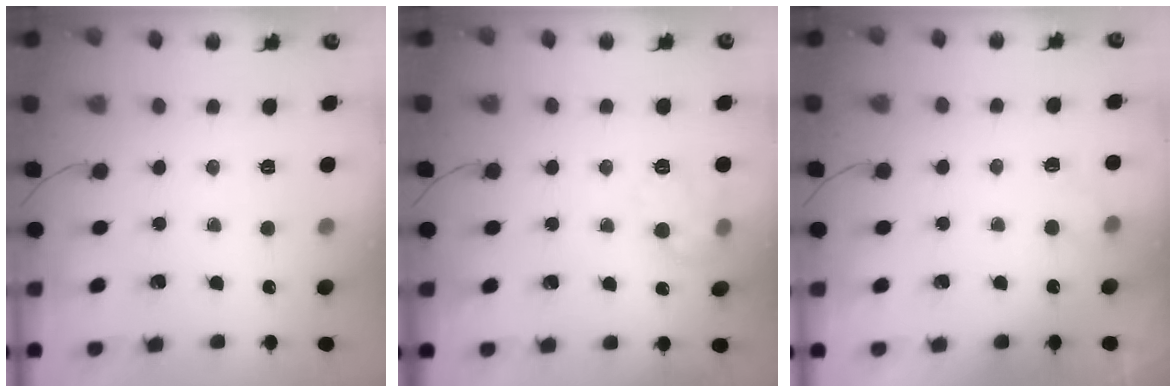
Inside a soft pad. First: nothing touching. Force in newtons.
{"total": 10.0, "press": 10.0, "slide": 0.2}
{"total": 2.4, "press": 1.9, "slide": 1.4}